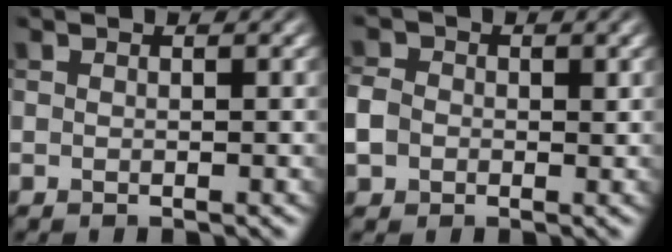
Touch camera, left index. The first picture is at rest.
{"total": 2.8, "force": [-0.2, 2.4, 1.4], "torque": [-0.031, 0.001, -0.008]}